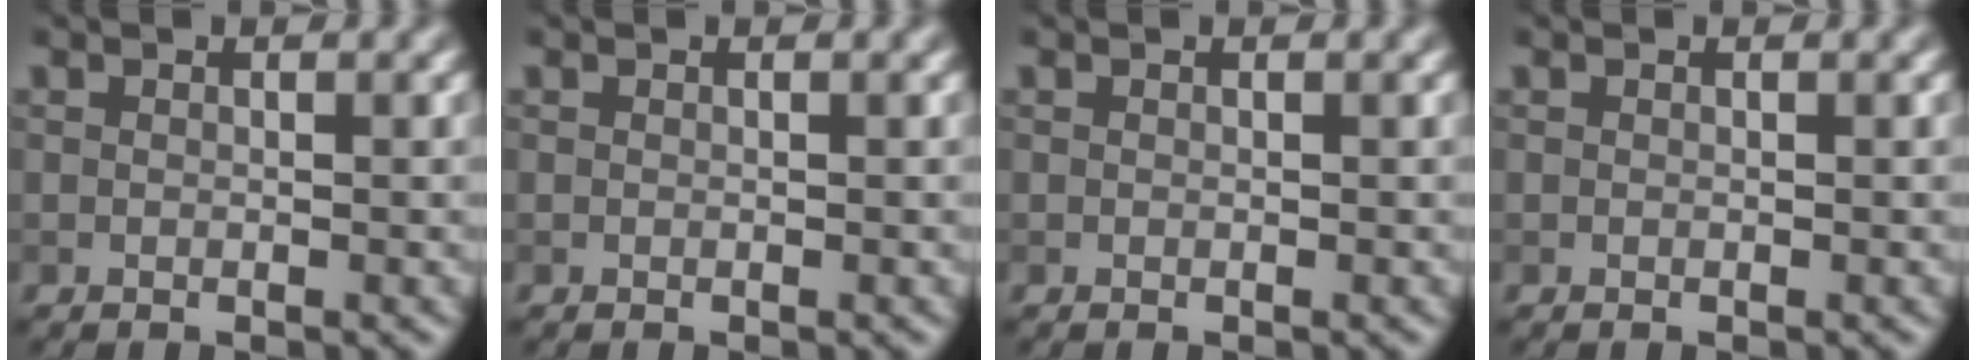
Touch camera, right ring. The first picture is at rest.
{"total": 0.0}
{"total": 0.0}
{"total": 0.0}